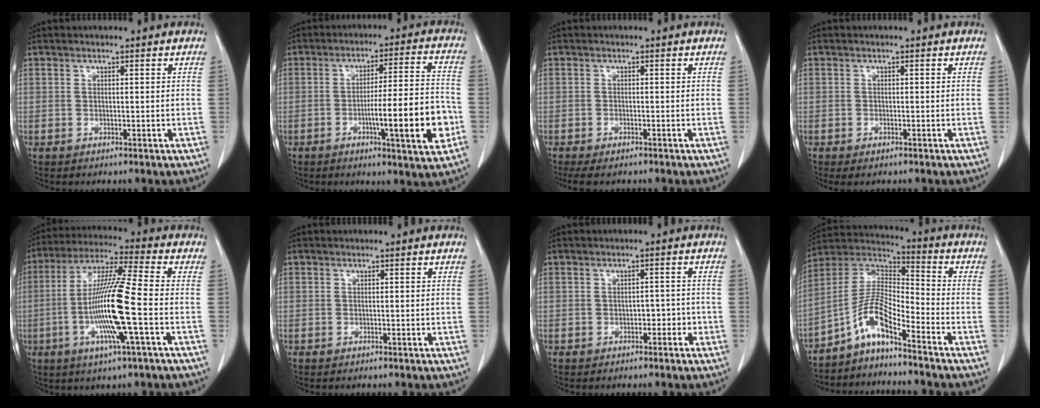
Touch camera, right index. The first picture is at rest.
{"total": 13.4, "force": [-4.0, 0.5, 12.8], "torque": [-0.194, -0.002, -0.061]}
{"total": 4.1, "force": [-3.4, 1.2, 2.0], "torque": [-0.029, -0.009, -0.051]}
{"total": 1.5, "force": [-1.0, 0.5, 1.0], "torque": [-0.014, -0.004, -0.011]}
{"total": 14.4, "force": [-3.2, -0.2, 14.0], "torque": [-0.280, -0.007, -0.070]}
{"total": 0.0}
{"total": 2.1, "force": [-1.0, 1.3, 1.2], "torque": [-0.014, 0.006, -0.012]}
{"total": 8.8, "force": [-5.9, 1.3, 6.4], "torque": [-0.135, 0.021, -0.116]}